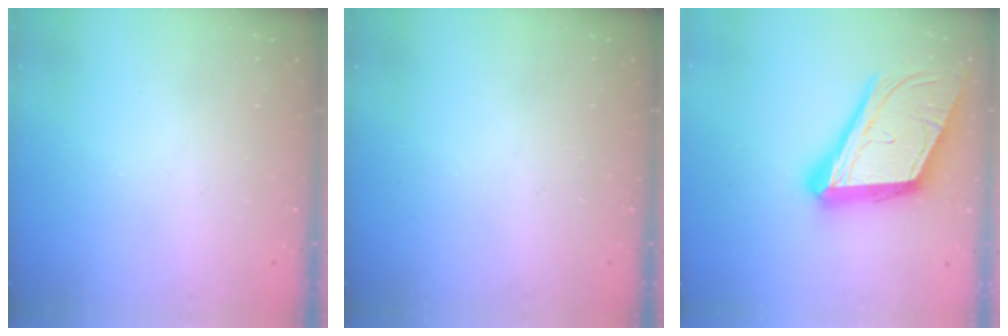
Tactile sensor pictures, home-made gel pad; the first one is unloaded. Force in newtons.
{"total": 0.0}
{"total": 24.2, "press": 23.8, "slide": 4.4}